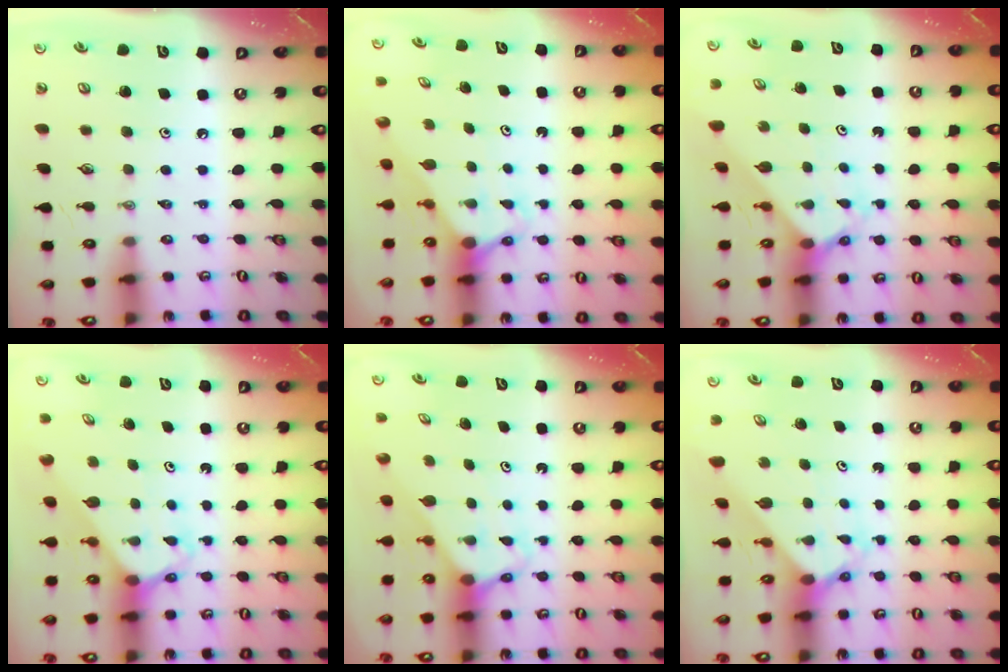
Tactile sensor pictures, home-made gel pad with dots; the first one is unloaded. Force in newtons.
{"total": 2.9, "press": 2.9, "slide": 0.0}
{"total": 2.3, "press": 2.3, "slide": 0.2}
{"total": 2.6, "press": 2.6, "slide": 0.2}
{"total": 2.6, "press": 2.6, "slide": 0.1}
{"total": 2.4, "press": 2.4, "slide": 0.3}